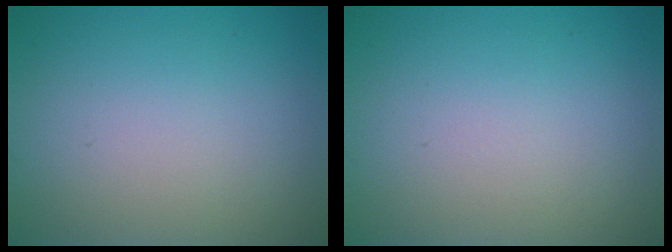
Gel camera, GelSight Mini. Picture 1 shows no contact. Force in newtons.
{"total": 0.0}